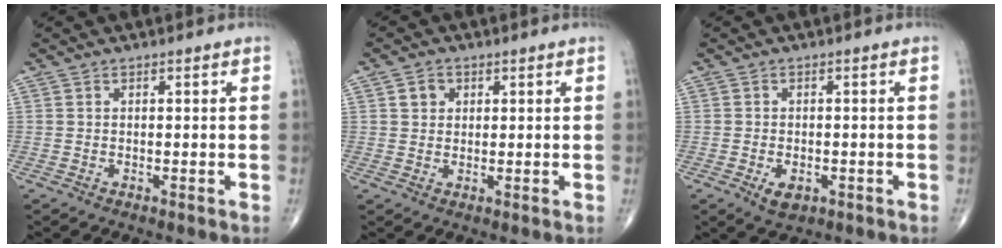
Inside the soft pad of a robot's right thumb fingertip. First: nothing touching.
{"total": 2.9, "force": [1.0, 2.4, 1.1], "torque": [-0.006, -0.003, 0.015]}
{"total": 3.5, "force": [-1.4, 2.1, 2.4], "torque": [-0.034, 0.001, -0.017]}